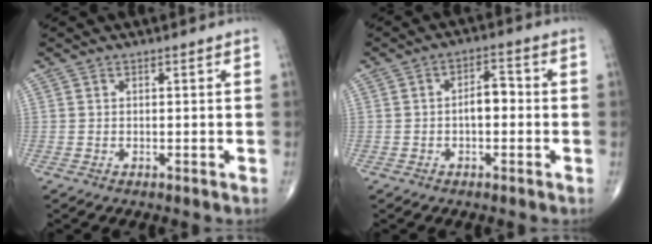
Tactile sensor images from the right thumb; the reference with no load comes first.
{"total": 7.2, "force": [-0.9, 3.9, 6.0], "torque": [-0.077, 0.028, -0.023]}